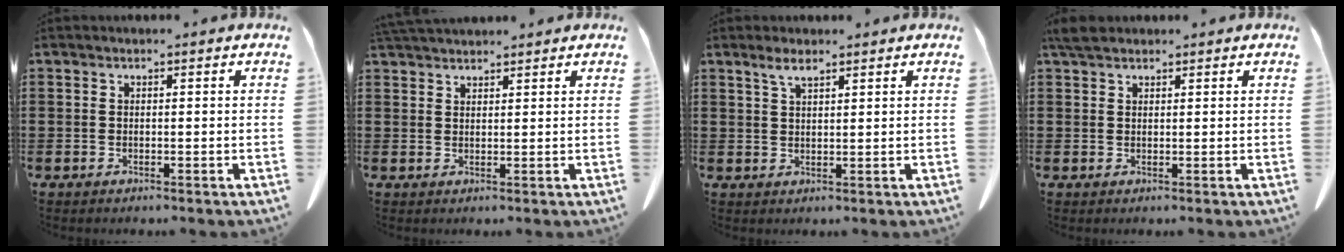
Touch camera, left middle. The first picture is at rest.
{"total": 2.5, "force": [2.5, 0.4, 0.5], "torque": [-0.017, -0.002, 0.048]}
{"total": 2.8, "force": [1.9, 0.7, 2.0], "torque": [-0.043, 0.002, 0.035]}
{"total": 2.6, "force": [2.0, 1.0, 1.2], "torque": [-0.030, 0.005, 0.039]}